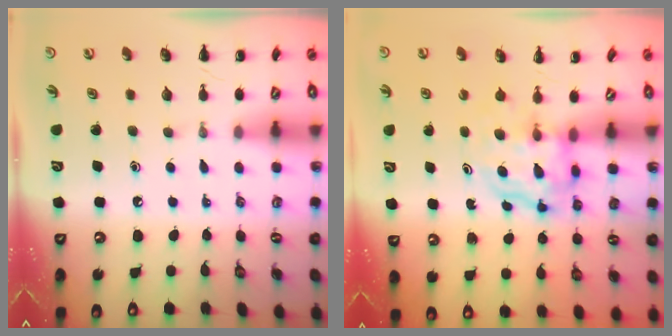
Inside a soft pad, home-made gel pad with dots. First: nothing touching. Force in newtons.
{"total": 4.0, "press": 4.0, "slide": 0.4}